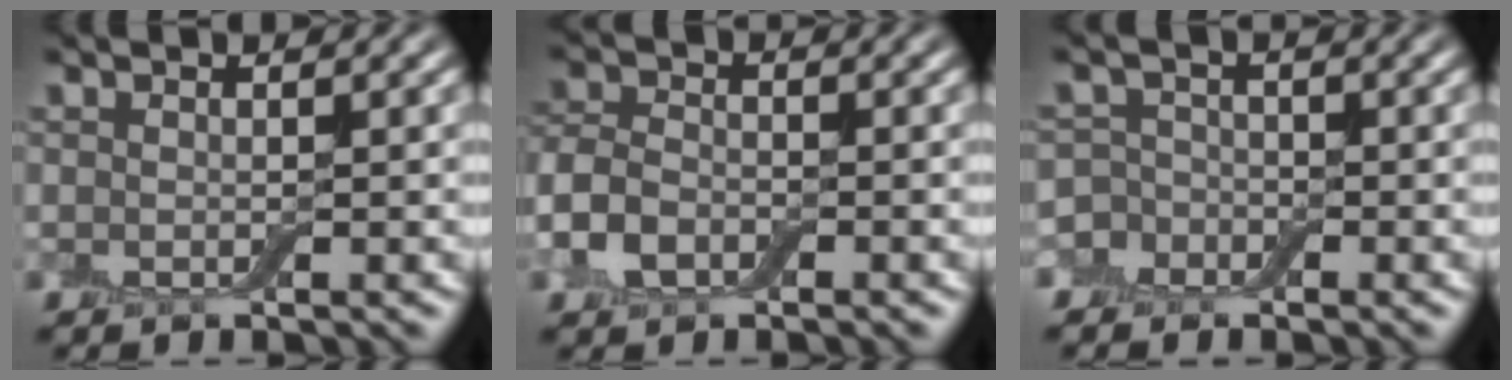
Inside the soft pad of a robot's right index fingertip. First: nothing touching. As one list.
[{"total": 3.7, "force": [-1.9, 2.3, 2.3], "torque": [-0.047, 0.004, -0.049]}, {"total": 3.9, "force": [-2.3, 3.1, 0.8], "torque": [0.007, 0.004, -0.058]}]